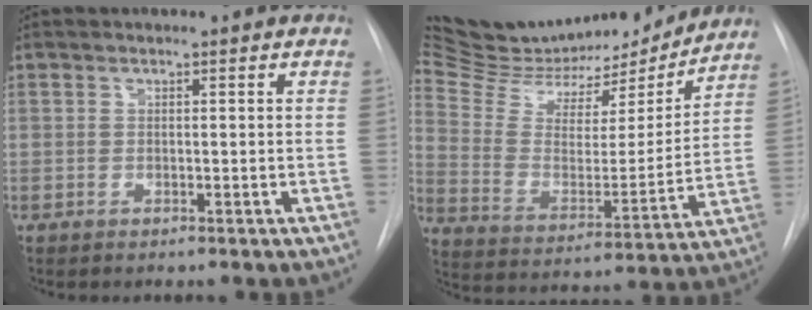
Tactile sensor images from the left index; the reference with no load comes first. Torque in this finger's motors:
{"motor_torque": [-1.09, -1.05, -0.28, -0.05]}